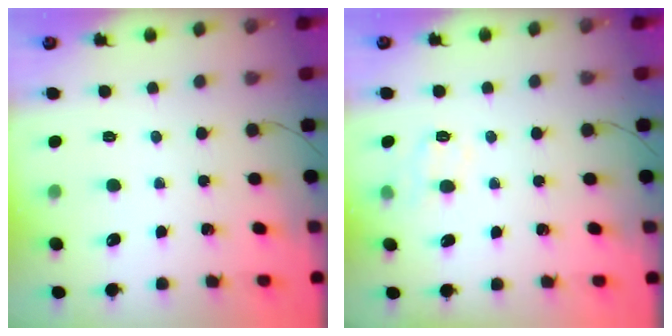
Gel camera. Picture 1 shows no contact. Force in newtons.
{"total": 8.2, "press": 8.1, "slide": 1.1}